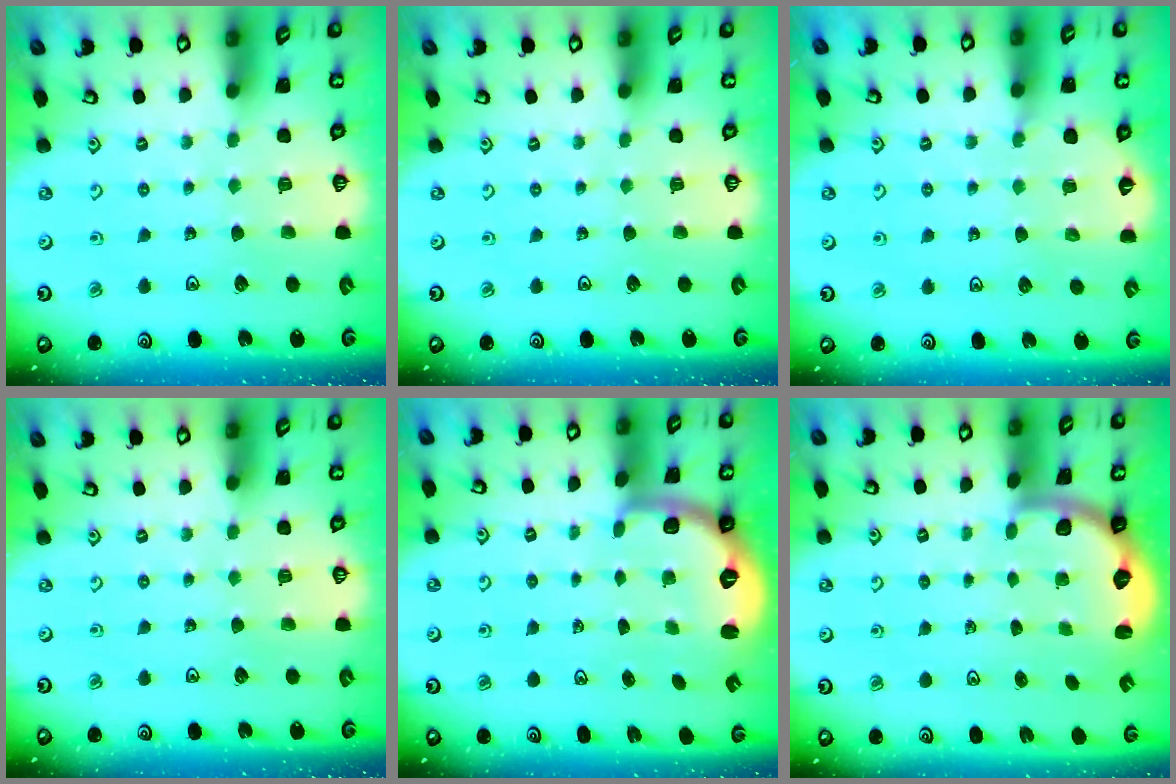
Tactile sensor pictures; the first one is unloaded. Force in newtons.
{"total": 0.0}
{"total": 4.8, "press": 4.6, "slide": 1.3}
{"total": 0.0}
{"total": 2.7, "press": 1.7, "slide": 2.1}
{"total": 2.7, "press": 2.1, "slide": 1.7}